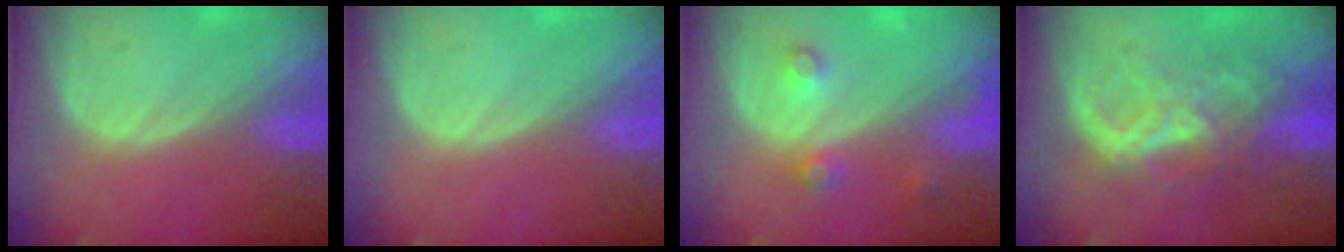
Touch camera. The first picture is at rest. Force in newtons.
{"total": 0.0}
{"total": 3.7, "press": 3.4, "slide": 1.4}
{"total": 8.6, "press": 7.5, "slide": 4.2}